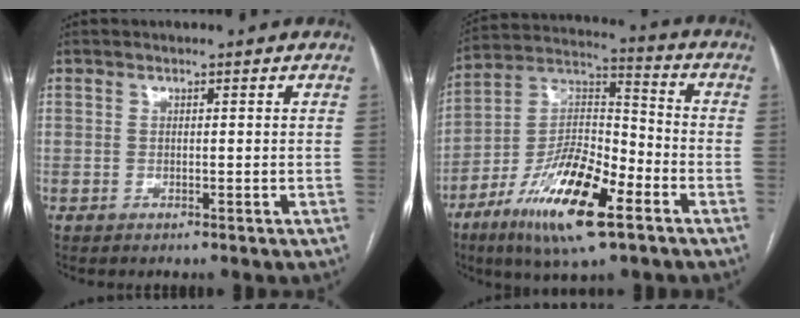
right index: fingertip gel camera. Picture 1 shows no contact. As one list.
[{"total": 17.3, "force": [-9.2, 4.5, 13.9], "torque": [-0.264, -0.006, -0.161]}]